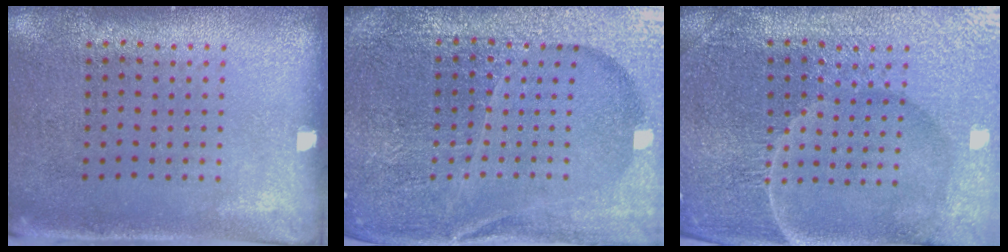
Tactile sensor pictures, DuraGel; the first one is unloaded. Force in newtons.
{"total": 5.7, "press": 5.1, "slide": 2.5}
{"total": 5.3, "press": 5.0, "slide": 1.8}